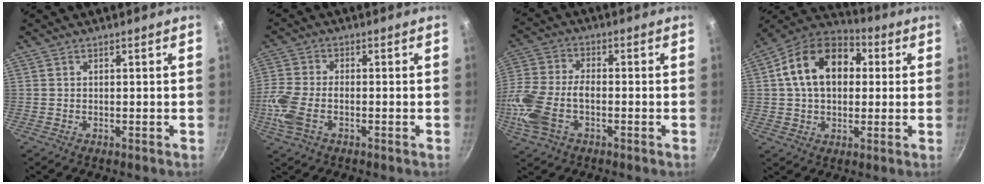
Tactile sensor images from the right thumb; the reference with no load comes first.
{"total": 8.0, "force": [-2.7, 4.4, 6.2], "torque": [-0.143, 0.009, -0.067]}
{"total": 13.1, "force": [-3.8, 7.4, 10.1], "torque": [-0.218, 0.023, -0.086]}
{"total": 17.0, "force": [3.0, 11.9, 11.8], "torque": [-0.169, 0.031, 0.033]}